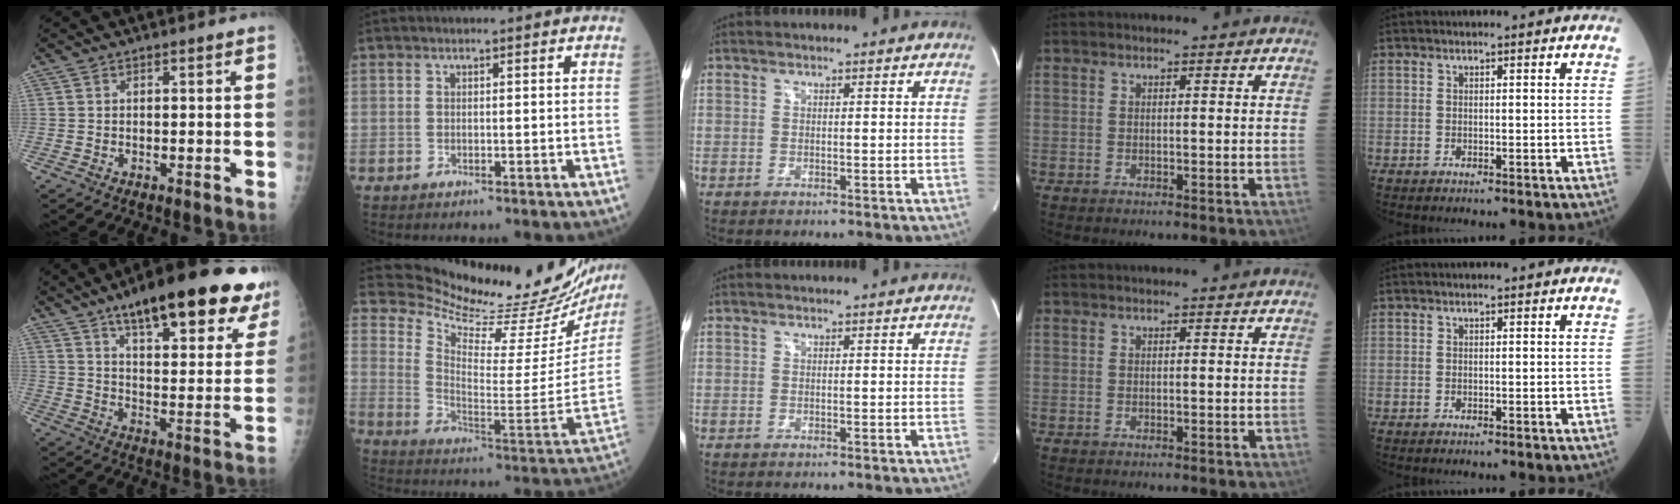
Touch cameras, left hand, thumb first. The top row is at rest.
{"thumb": {"total": 27.0, "force": [18.3, 8.1, 18.1], "torque": [-0.217, -0.050, 0.250]}, "index": {"total": 25.8, "force": [24.2, 4.3, 7.8], "torque": [-0.133, -0.111, 0.318]}}